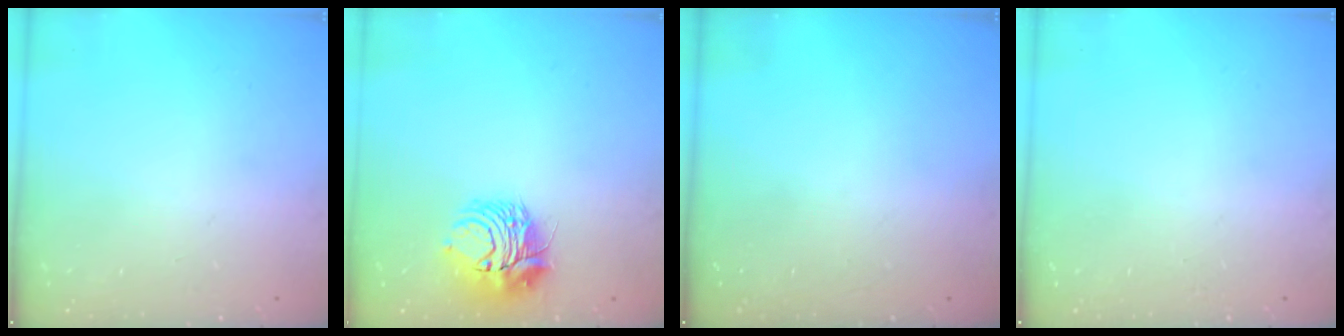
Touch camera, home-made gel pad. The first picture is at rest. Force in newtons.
{"total": 9.4, "press": 9.2, "slide": 1.6}
{"total": 0.0}
{"total": 0.0}